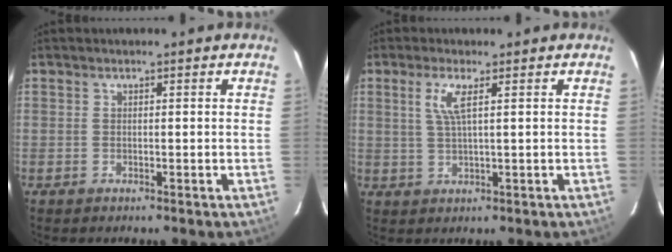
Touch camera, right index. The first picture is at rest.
{"total": 3.8, "force": [1.5, 0.2, 3.5], "torque": [-0.075, 0.000, 0.031]}